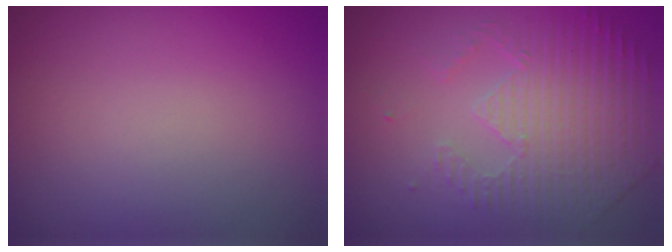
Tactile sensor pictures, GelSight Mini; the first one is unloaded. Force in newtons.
{"total": 4.6, "press": 3.5, "slide": 3.0}